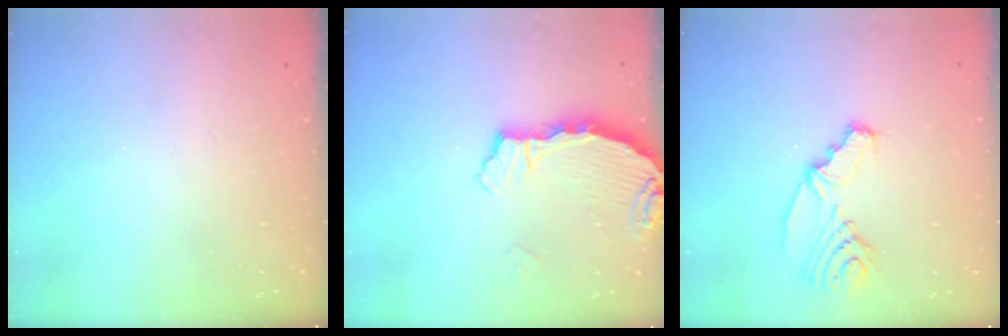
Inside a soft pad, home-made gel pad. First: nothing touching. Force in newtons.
{"total": 3.4, "press": 3.4, "slide": 0.4}
{"total": 10.3, "press": 9.6, "slide": 3.6}